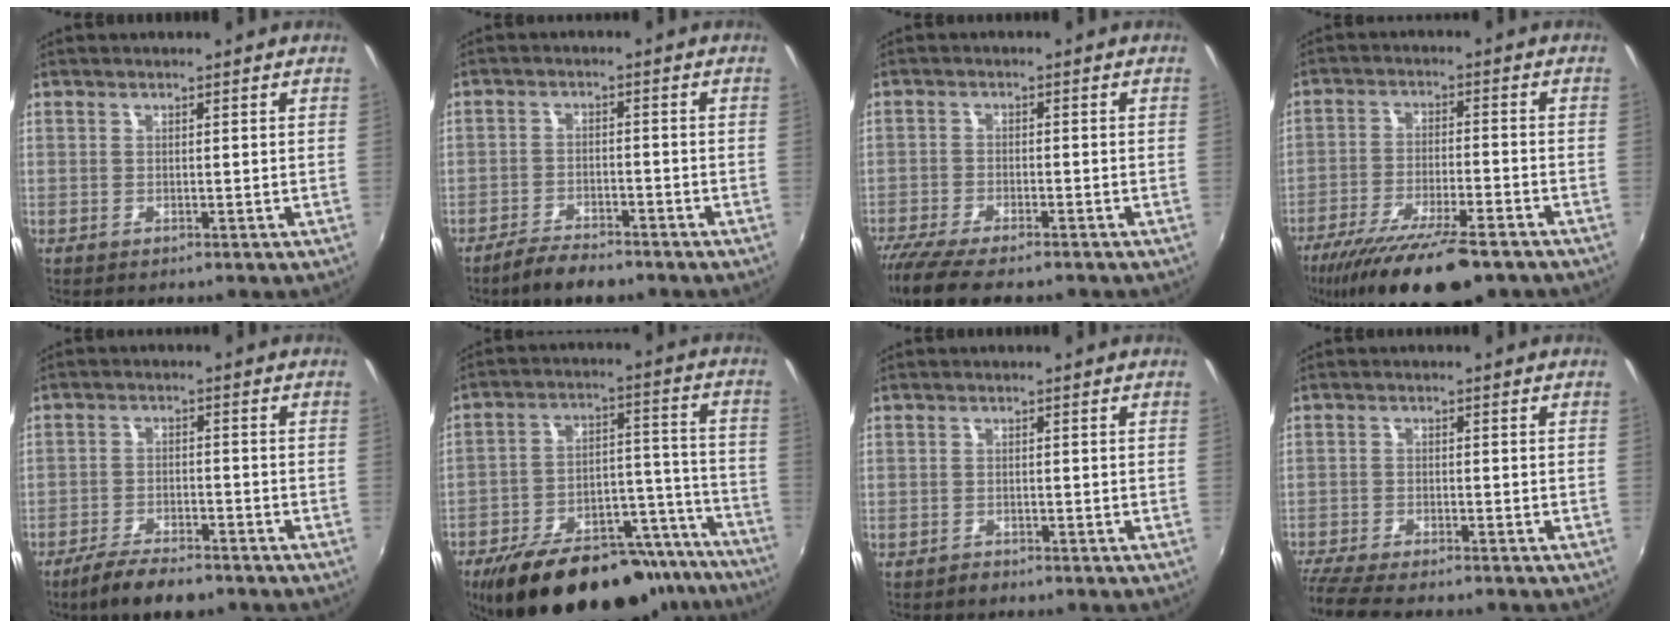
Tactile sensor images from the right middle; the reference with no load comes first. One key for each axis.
{"total": 5.6, "fx": -4.8, "fy": 1.6, "fz": 2.4, "tx": -0.067, "ty": -0.006, "tz": -0.084}
{"total": 10.3, "fx": -8.5, "fy": 2.1, "fz": 5.3, "tx": -0.128, "ty": -0.042, "tz": -0.151}
{"total": 17.1, "fx": -12.9, "fy": 3.8, "fz": 10.6, "tx": -0.208, "ty": -0.044, "tz": -0.211}
{"total": 8.0, "fx": -6.5, "fy": 2.2, "fz": 4.2, "tx": -0.102, "ty": -0.014, "tz": -0.113}
{"total": 29.4, "fx": -24.0, "fy": 10.6, "fz": 13.2, "tx": -0.210, "ty": 0.023, "tz": -0.318}
{"total": 1.1, "fx": -0.9, "fy": 0.6, "fz": -0.2, "tx": 0.000, "ty": 0.003, "tz": -0.016}
{"total": 8.8, "fx": -7.6, "fy": 1.1, "fz": 4.1, "tx": -0.111, "ty": -0.040, "tz": -0.134}